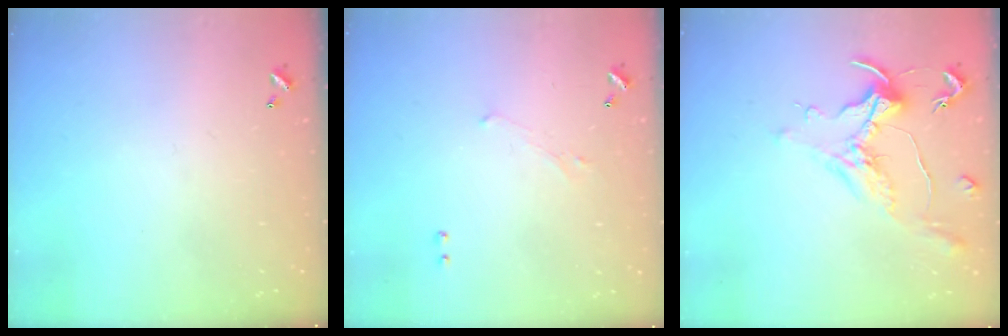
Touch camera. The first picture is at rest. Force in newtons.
{"total": 0.9, "press": 0.8, "slide": 0.5}
{"total": 1.3, "press": 1.1, "slide": 0.6}